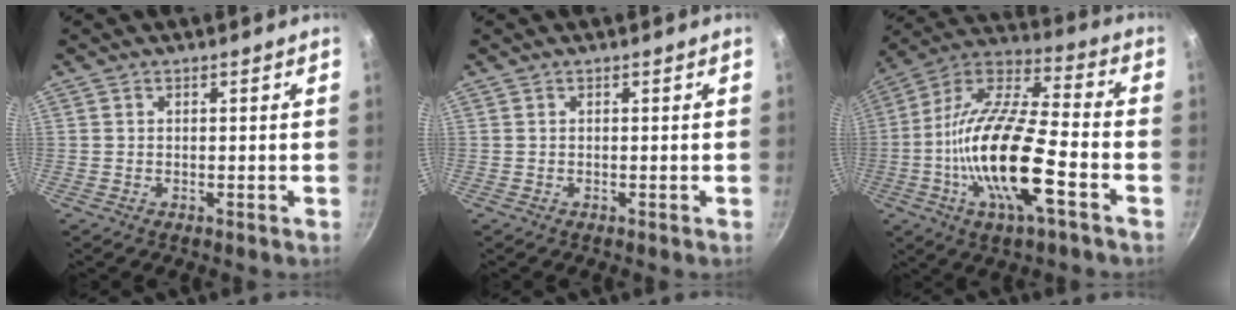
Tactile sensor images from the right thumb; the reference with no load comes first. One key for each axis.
{"total": 0.0}
{"total": 21.5, "fx": -6.2, "fy": 6.9, "fz": 19.4, "tx": -0.365, "ty": 0.030, "tz": -0.133}